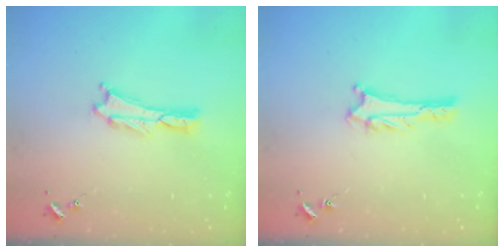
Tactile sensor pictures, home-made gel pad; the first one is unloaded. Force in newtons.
{"total": 3.3, "press": 3.3, "slide": 0.3}